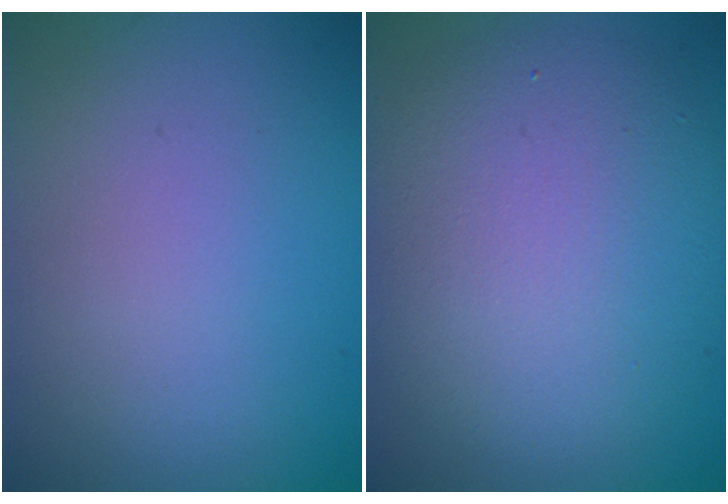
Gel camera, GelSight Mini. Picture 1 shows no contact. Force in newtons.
{"total": 7.9, "press": 7.9, "slide": 0.2}